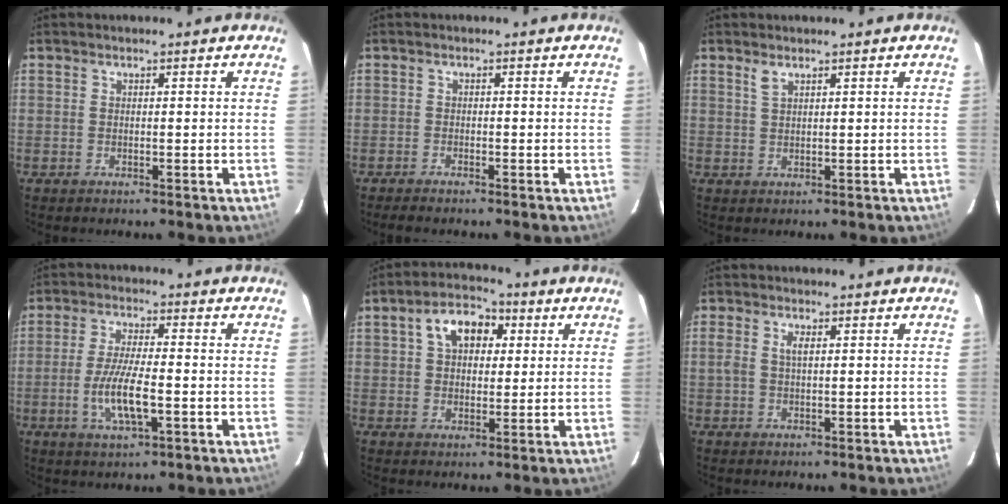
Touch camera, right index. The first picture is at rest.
{"total": 2.2, "force": [-2.0, 0.2, 0.9], "torque": [-0.024, -0.007, -0.034]}
{"total": 1.5, "force": [1.1, 0.5, 0.9], "torque": [-0.018, 0.003, 0.021]}
{"total": 8.6, "force": [-2.5, 2.0, 8.1], "torque": [-0.162, -0.009, -0.047]}
{"total": 8.8, "force": [2.9, 5.9, 5.9], "torque": [-0.100, 0.034, 0.047]}
{"total": 2.4, "force": [0.4, 1.1, 2.1], "torque": [-0.041, 0.004, 0.007]}